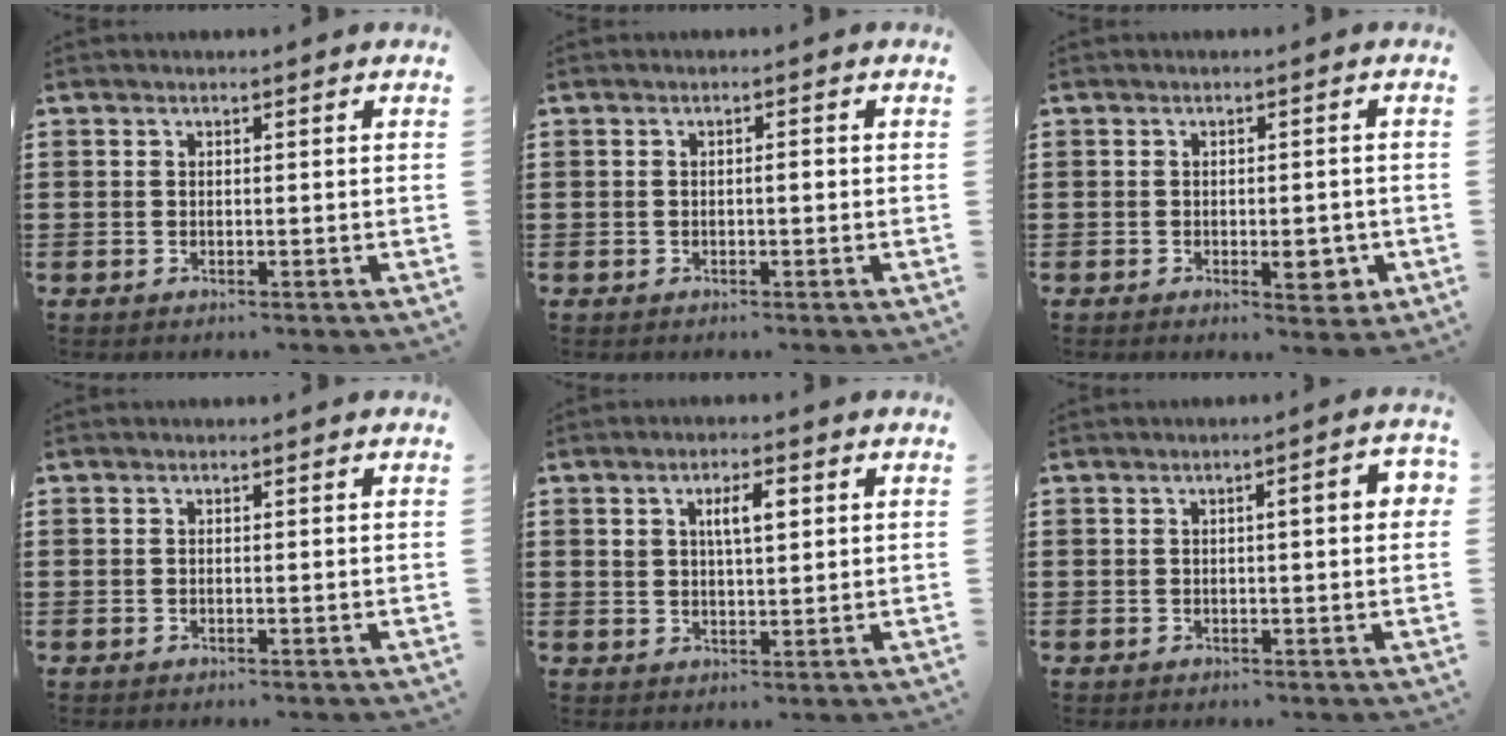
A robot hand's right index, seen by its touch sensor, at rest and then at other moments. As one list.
[{"total": 0.9, "force": [-0.1, 0.3, 0.9], "torque": [-0.017, -0.002, -0.002]}, {"total": 4.1, "force": [-1.6, 1.7, 3.4], "torque": [-0.054, 0.003, -0.025]}, {"total": 0.0}, {"total": 4.2, "force": [1.5, 1.6, 3.6], "torque": [-0.068, 0.008, 0.021]}, {"total": 3.1, "force": [0.4, 0.4, 3.1], "torque": [-0.047, 0.002, 0.002]}]